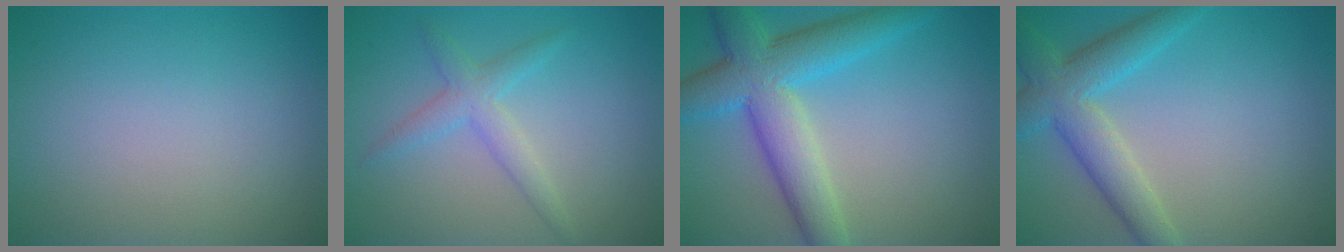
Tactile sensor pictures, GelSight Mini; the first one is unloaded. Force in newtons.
{"total": 2.5, "press": 2.5, "slide": 0.1}
{"total": 7.7, "press": 7.7, "slide": 0.3}
{"total": 5.2, "press": 5.2, "slide": 0.3}